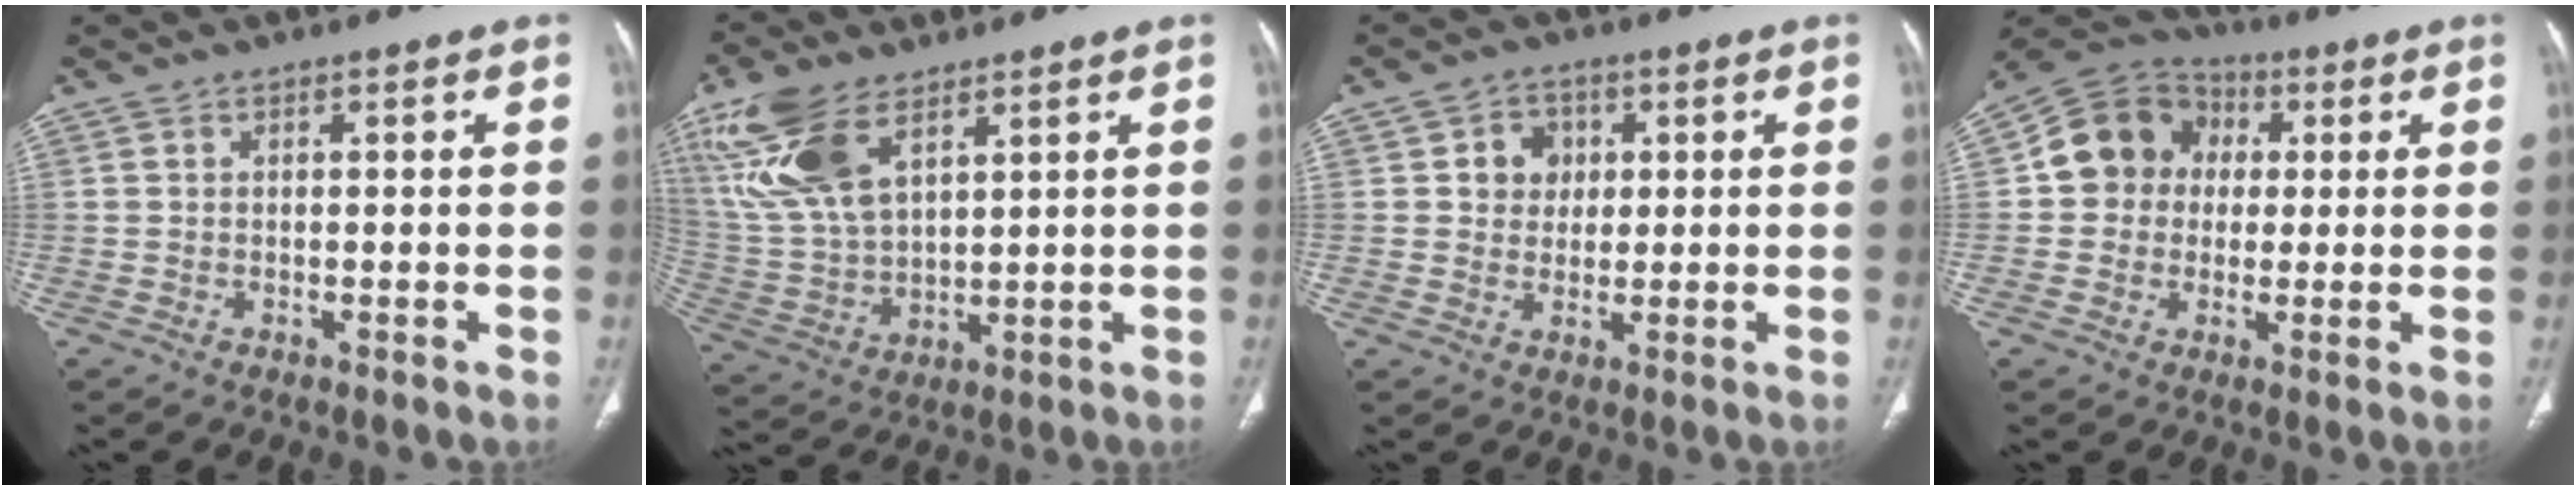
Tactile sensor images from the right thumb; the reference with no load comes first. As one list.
[{"total": 15.0, "force": [8.1, 7.2, 10.4], "torque": [-0.220, -0.018, 0.173]}, {"total": 5.3, "force": [1.3, 4.7, 2.1], "torque": [-0.004, 0.001, 0.017]}, {"total": 11.4, "force": [1.4, 10.2, 4.9], "torque": [-0.060, 0.020, 0.011]}]